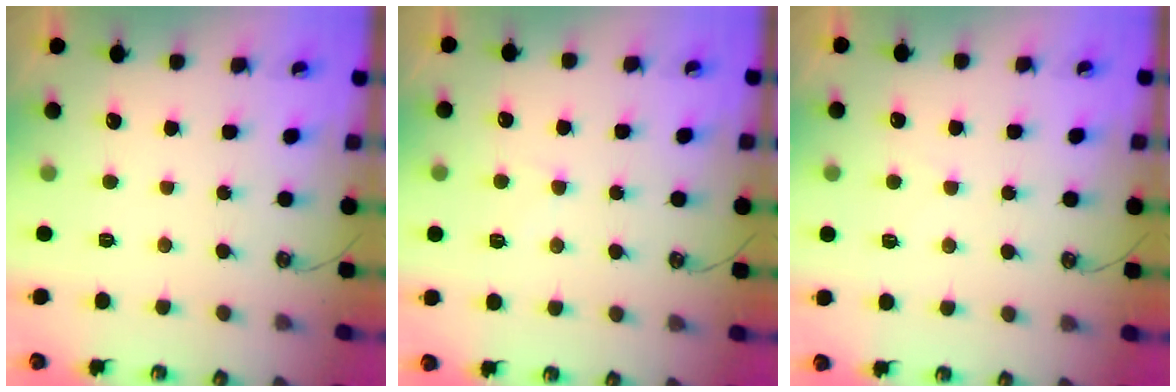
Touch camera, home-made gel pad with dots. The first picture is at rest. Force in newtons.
{"total": 1.3, "press": 1.2, "slide": 0.5}
{"total": 0.7, "press": 0.6, "slide": 0.3}